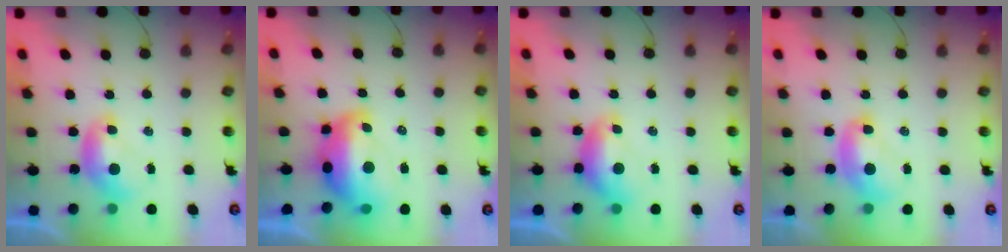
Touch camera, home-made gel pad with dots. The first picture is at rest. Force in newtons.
{"total": 8.2, "press": 8.1, "slide": 1.4}
{"total": 0.0}
{"total": 2.0, "press": 2.0, "slide": 0.0}